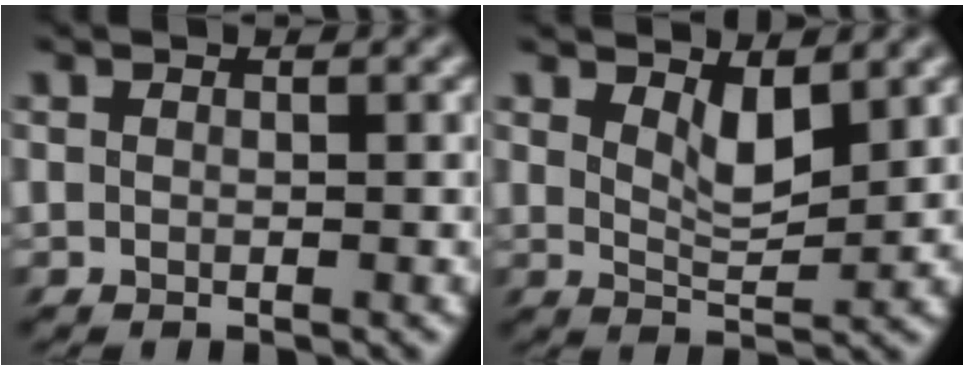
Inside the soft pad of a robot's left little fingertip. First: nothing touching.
{"total": 2.8, "force": [1.6, 0.7, 2.2], "torque": [-0.045, -0.009, 0.025]}